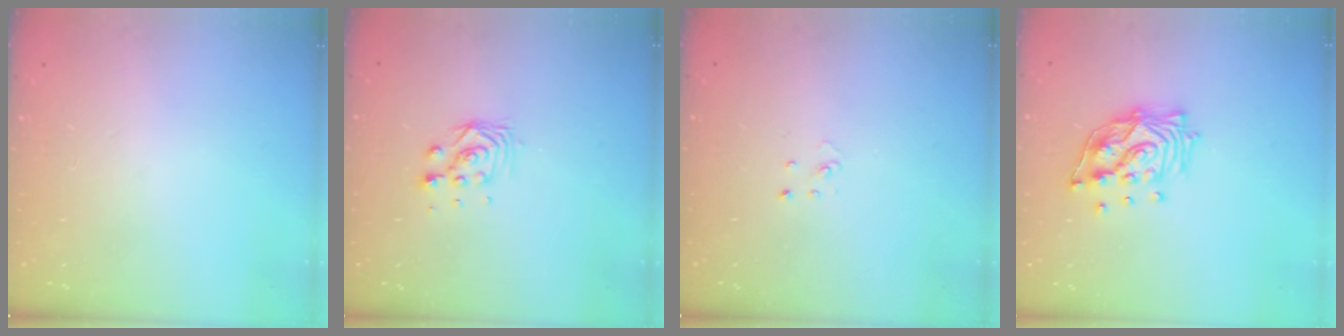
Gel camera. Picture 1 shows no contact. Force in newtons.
{"total": 4.2, "press": 4.2, "slide": 0.3}
{"total": 1.9, "press": 1.9, "slide": 0.2}
{"total": 13.9, "press": 13.8, "slide": 1.4}